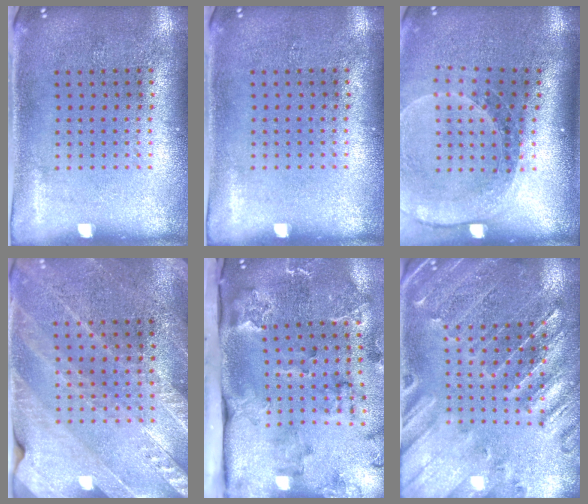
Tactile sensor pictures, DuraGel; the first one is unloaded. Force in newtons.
{"total": 0.0}
{"total": 1.8, "press": 1.7, "slide": 0.6}
{"total": 2.6, "press": 2.5, "slide": 0.6}
{"total": 2.8, "press": 2.4, "slide": 1.5}
{"total": 1.0, "press": 0.9, "slide": 0.3}